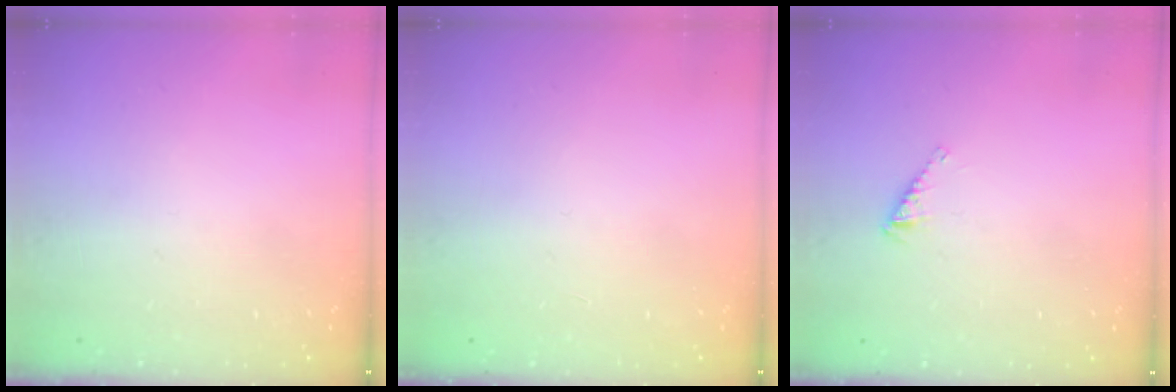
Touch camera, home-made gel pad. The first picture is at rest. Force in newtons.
{"total": 0.0}
{"total": 2.7, "press": 2.6, "slide": 0.4}